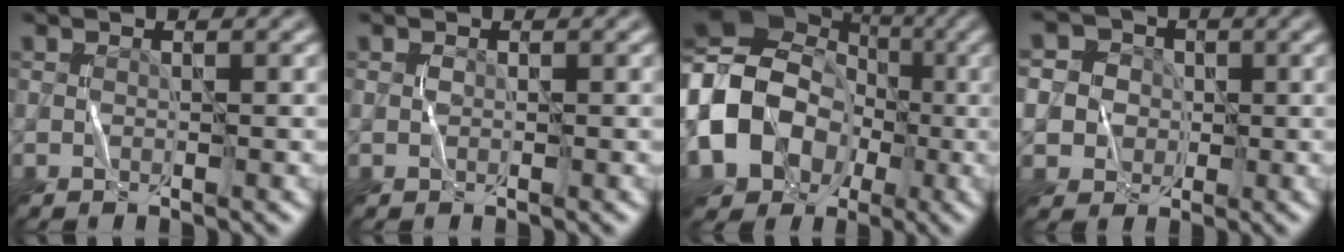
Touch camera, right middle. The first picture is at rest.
{"total": 0.0}
{"total": 13.7, "force": [-2.4, 11.4, 7.1], "torque": [-0.165, -0.002, -0.067]}
{"total": 7.9, "force": [0.9, 7.5, 2.6], "torque": [-0.073, 0.038, 0.001]}